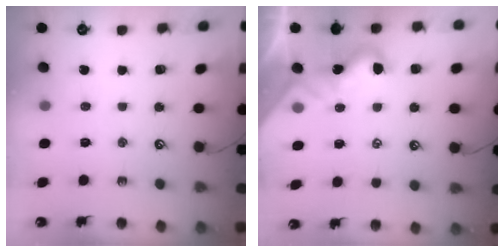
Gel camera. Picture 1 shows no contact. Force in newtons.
{"total": 1.8, "press": 1.7, "slide": 0.5}